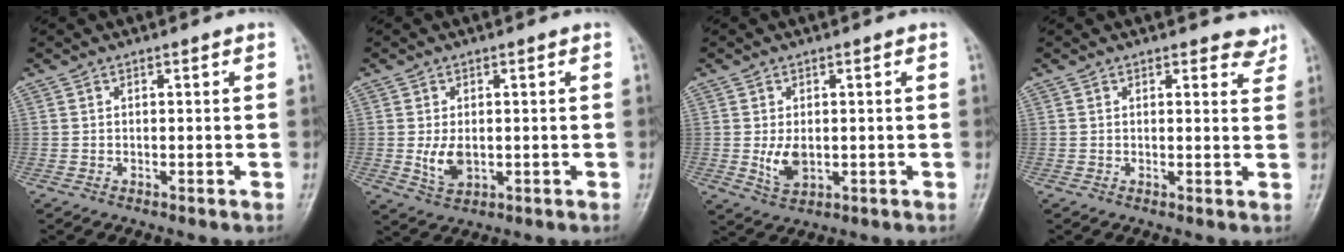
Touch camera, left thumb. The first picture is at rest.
{"total": 4.4, "force": [-0.2, 2.9, 3.3], "torque": [-0.056, -0.010, 0.003]}
{"total": 4.5, "force": [-0.2, 3.0, 3.4], "torque": [-0.054, -0.010, 0.004]}
{"total": 3.3, "force": [2.8, 1.5, 0.7], "torque": [0.016, -0.019, 0.023]}